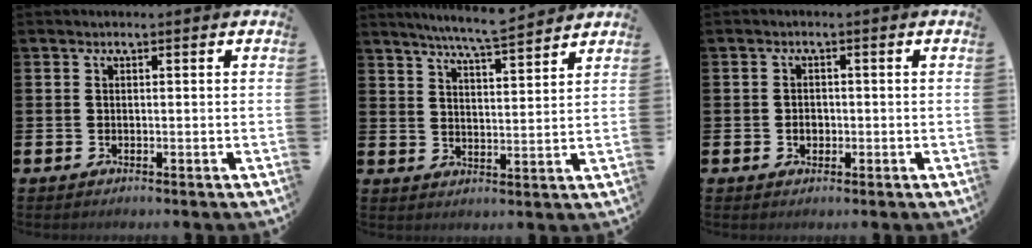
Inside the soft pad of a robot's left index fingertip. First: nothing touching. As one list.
[{"total": 6.7, "force": [6.5, -0.5, 1.6], "torque": [-0.050, -0.036, 0.114]}, {"total": 1.6, "force": [-0.3, 1.3, 0.9], "torque": [-0.007, 0.001, -0.011]}]